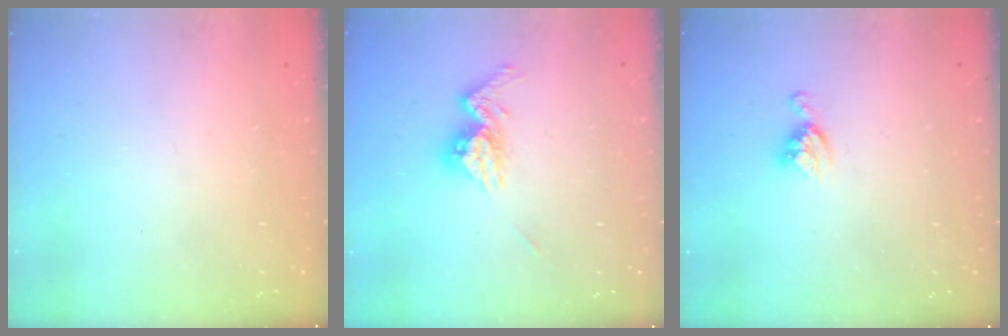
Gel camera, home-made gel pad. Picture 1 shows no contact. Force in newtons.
{"total": 10.6, "press": 10.6, "slide": 1.0}
{"total": 5.5, "press": 5.5, "slide": 0.1}